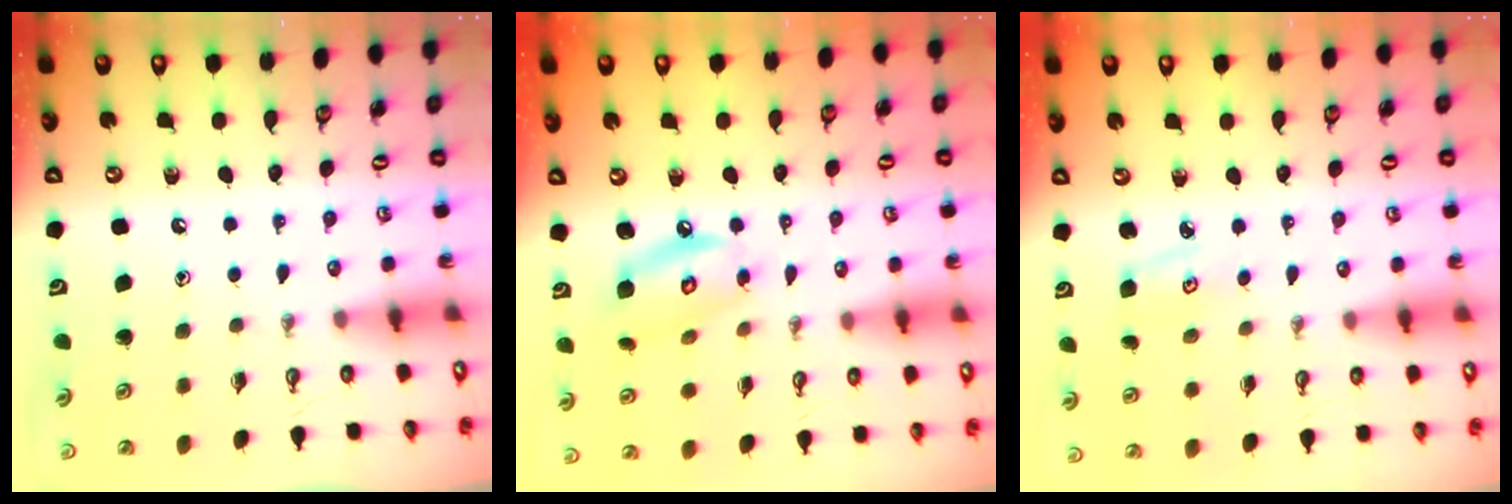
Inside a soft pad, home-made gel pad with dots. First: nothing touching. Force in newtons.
{"total": 8.9, "press": 8.9, "slide": 0.7}
{"total": 3.5, "press": 3.4, "slide": 0.4}